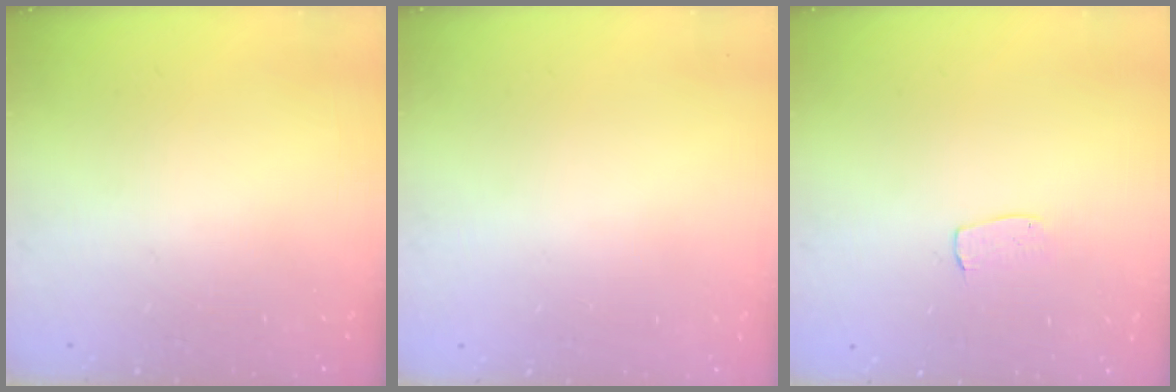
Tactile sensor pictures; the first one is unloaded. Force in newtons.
{"total": 0.0}
{"total": 4.5, "press": 4.5, "slide": 0.3}